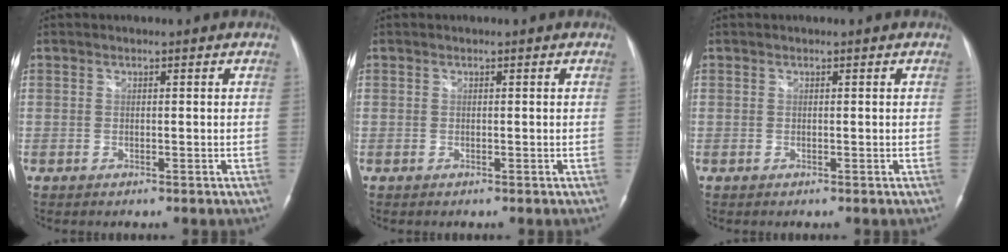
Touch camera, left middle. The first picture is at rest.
{"total": 0.0}
{"total": 0.0}